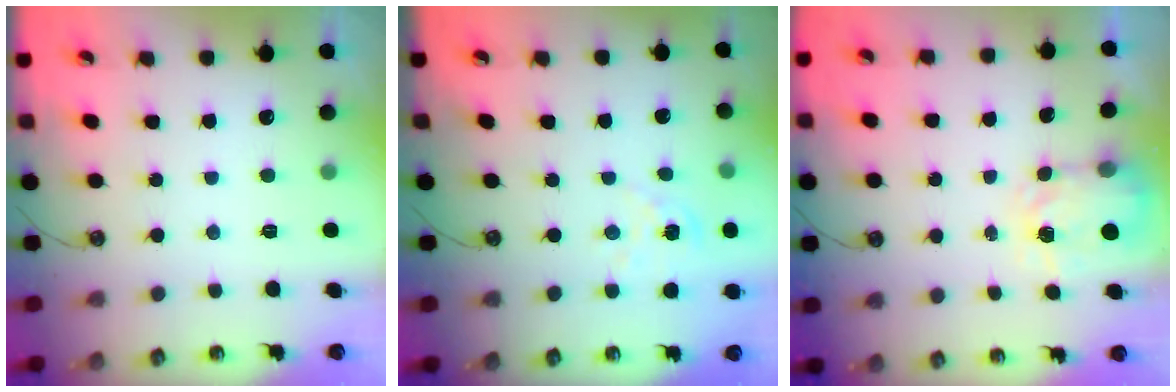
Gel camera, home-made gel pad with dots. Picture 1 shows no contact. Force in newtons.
{"total": 2.1, "press": 2.1, "slide": 0.2}
{"total": 3.9, "press": 3.8, "slide": 0.6}